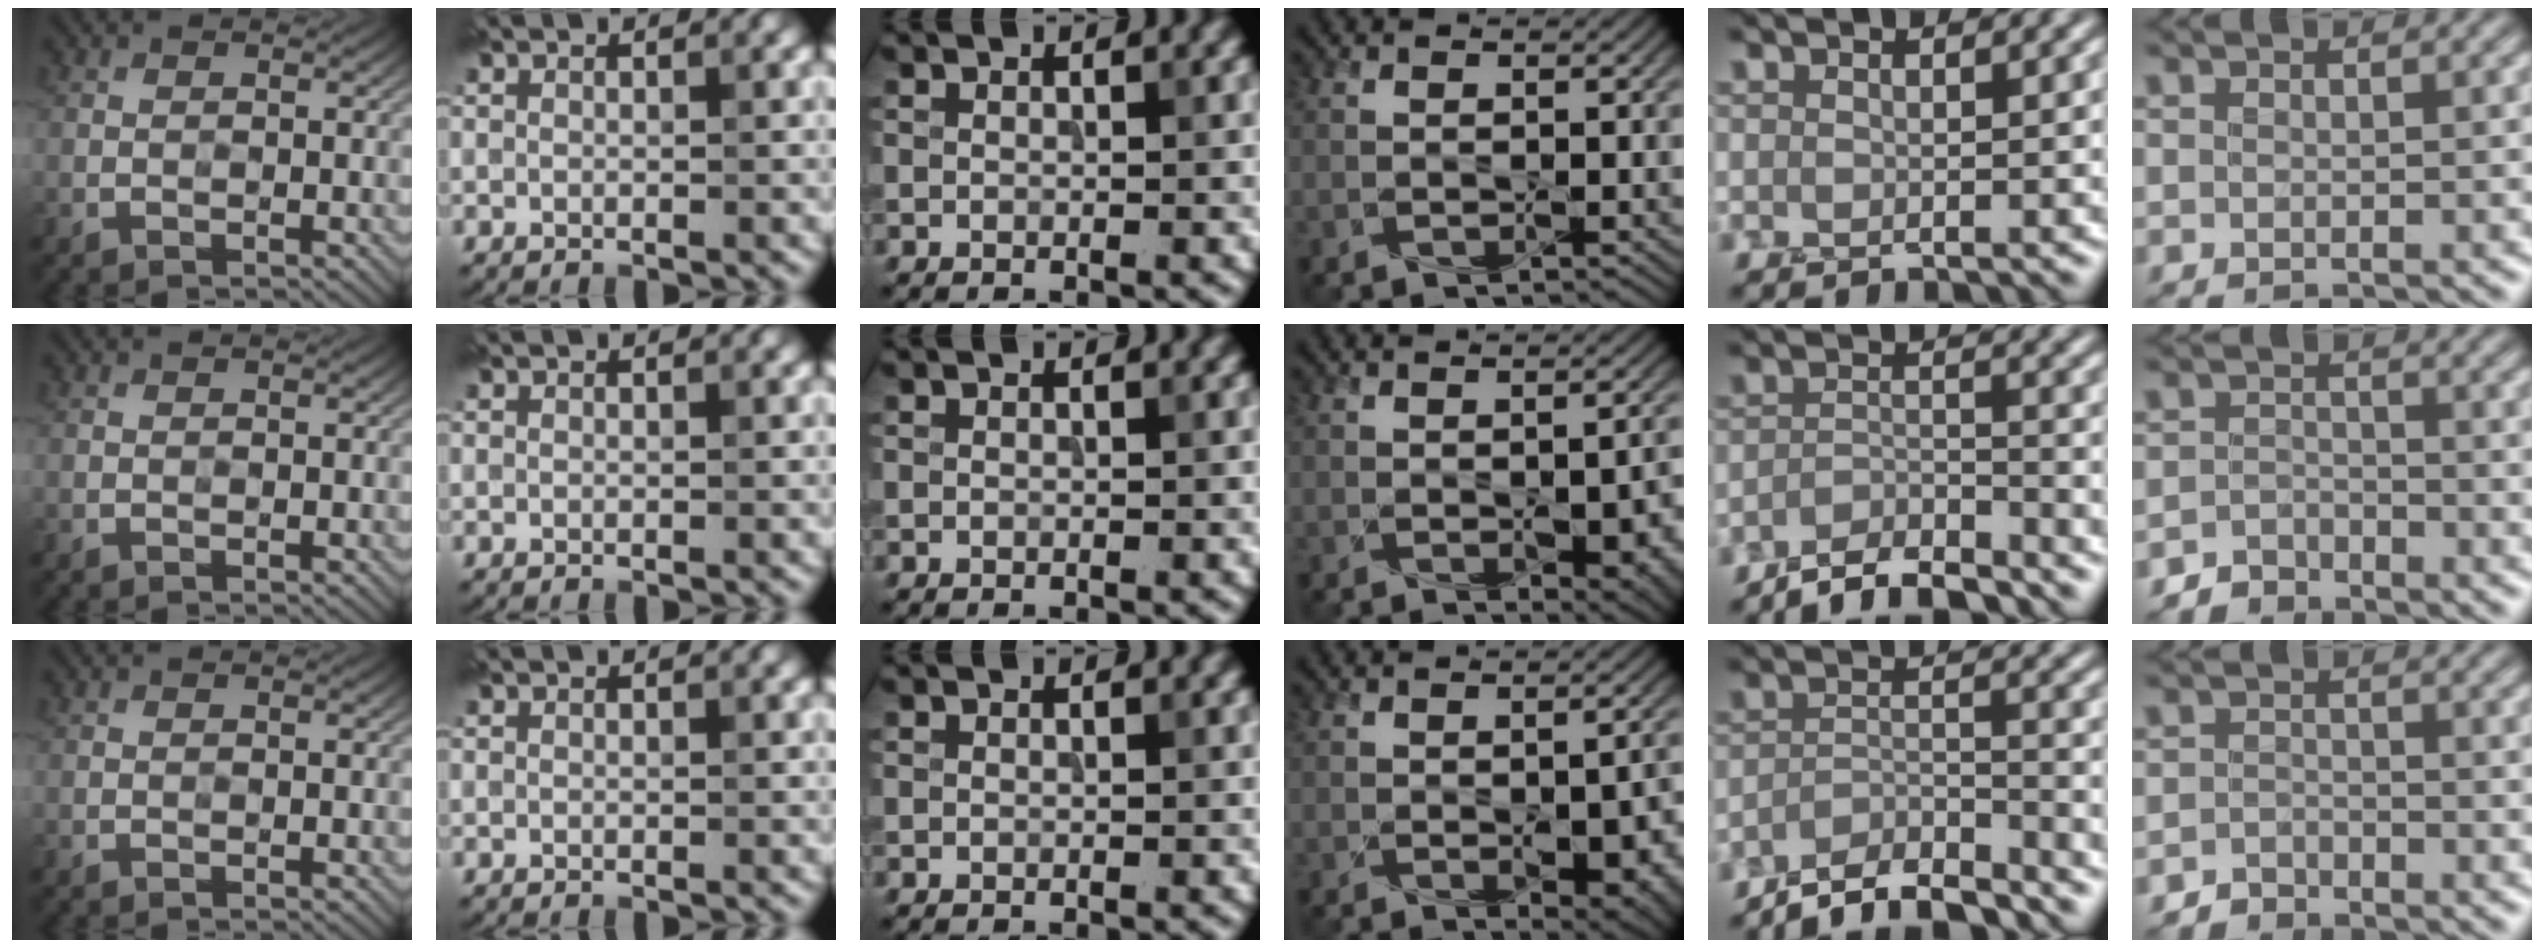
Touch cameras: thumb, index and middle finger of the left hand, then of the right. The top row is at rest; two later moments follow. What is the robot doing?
{"motion": "wipe", "object": "whiteboard"}